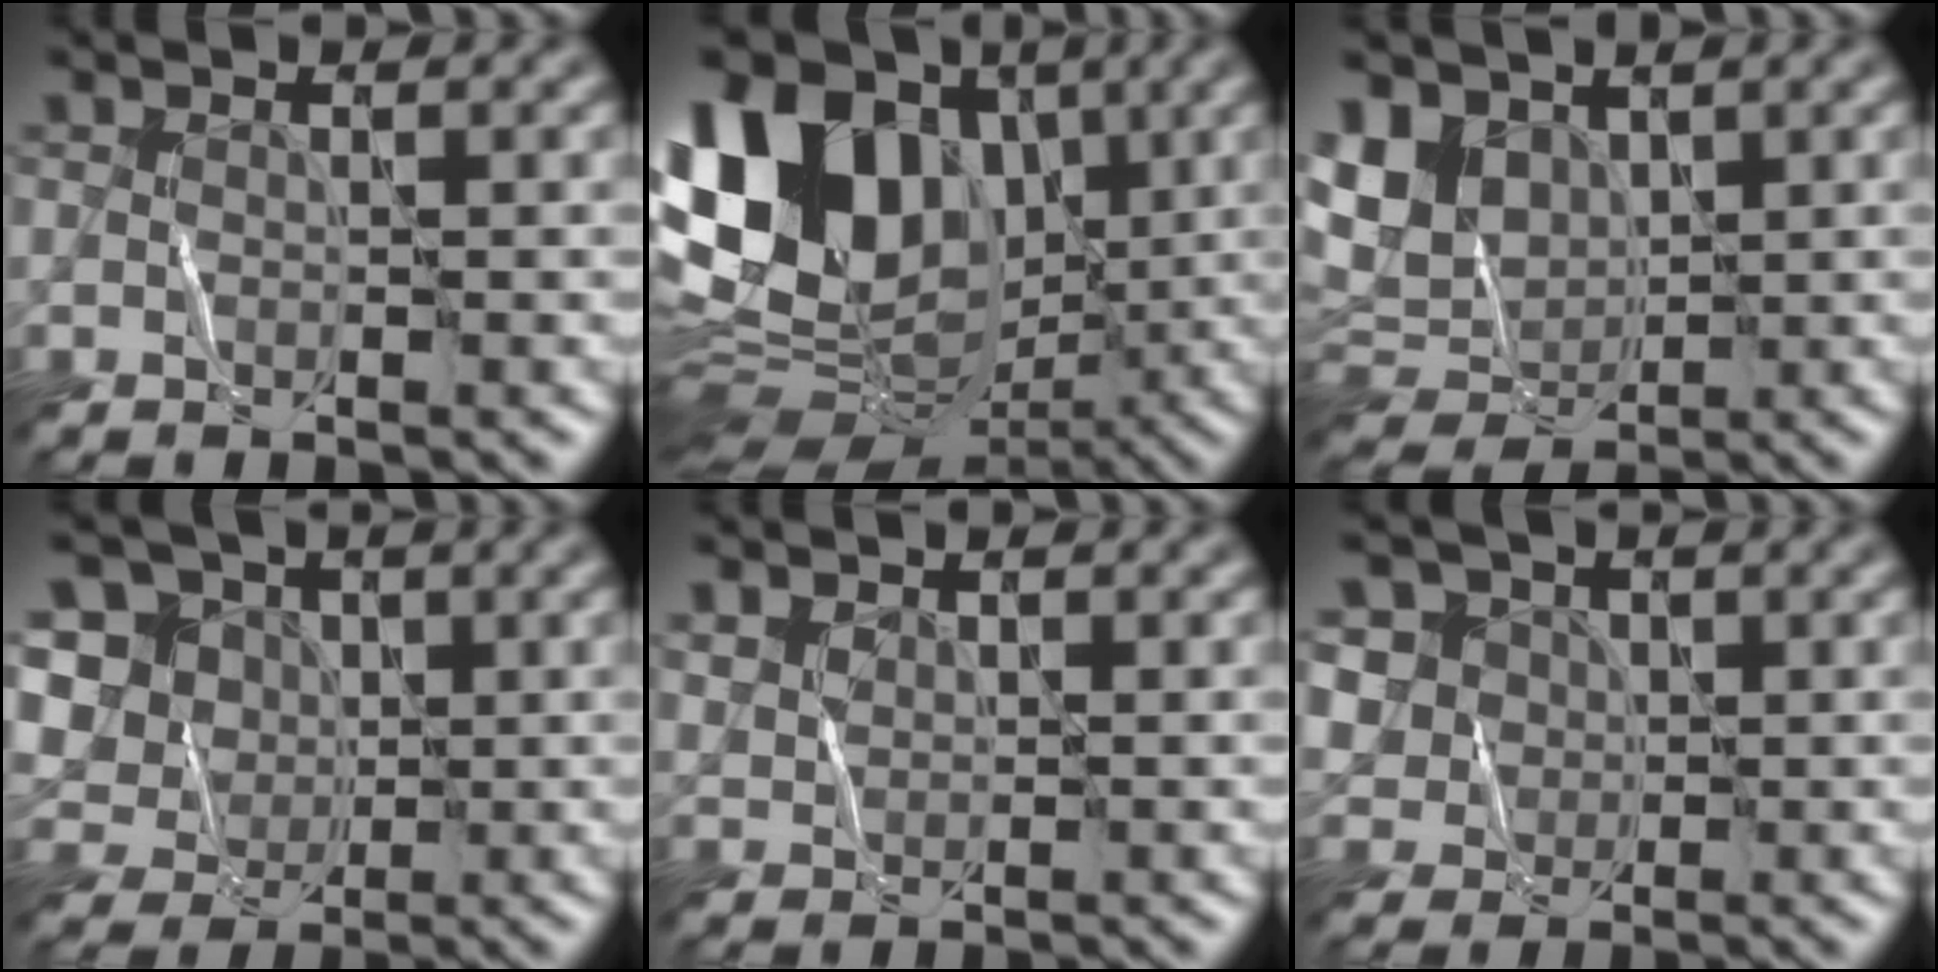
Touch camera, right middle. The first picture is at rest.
{"total": 14.6, "force": [3.0, 10.9, 9.2], "torque": [-0.179, 0.027, 0.037]}
{"total": 7.3, "force": [2.2, 5.4, 4.4], "torque": [-0.095, 0.004, 0.044]}
{"total": 10.3, "force": [2.7, 8.9, 4.4], "torque": [-0.109, 0.030, 0.031]}
{"total": 1.5, "force": [1.0, 0.9, 0.6], "torque": [-0.015, 0.000, 0.026]}
{"total": 5.3, "force": [2.2, 4.5, 1.7], "torque": [-0.032, 0.010, 0.035]}